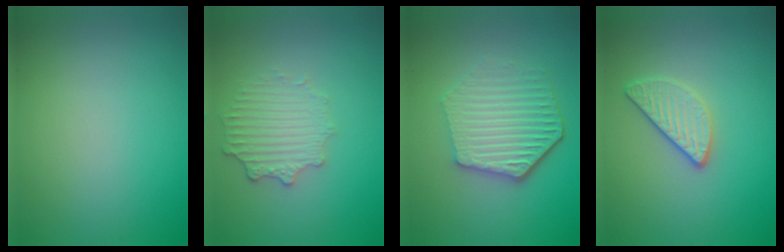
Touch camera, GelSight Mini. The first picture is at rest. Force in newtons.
{"total": 2.8, "press": 2.5, "slide": 1.4}
{"total": 5.7, "press": 4.4, "slide": 3.6}
{"total": 2.5, "press": 2.4, "slide": 0.8}